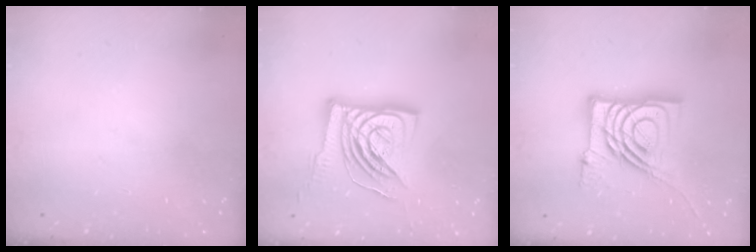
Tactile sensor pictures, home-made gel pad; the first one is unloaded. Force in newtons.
{"total": 20.3, "press": 20.1, "slide": 2.6}
{"total": 18.6, "press": 18.6, "slide": 1.6}